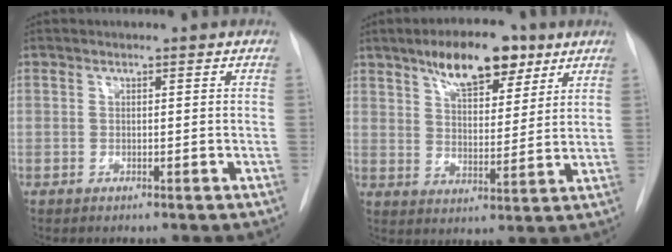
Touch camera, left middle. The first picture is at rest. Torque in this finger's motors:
{"motor_torque": [0.79, -0.77, 0.33, 0.05]}